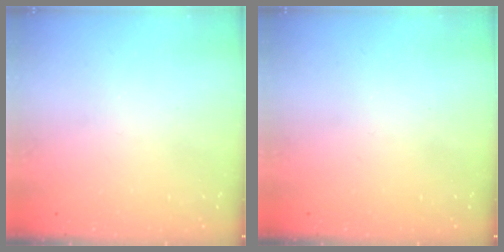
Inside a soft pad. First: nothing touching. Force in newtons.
{"total": 0.0}